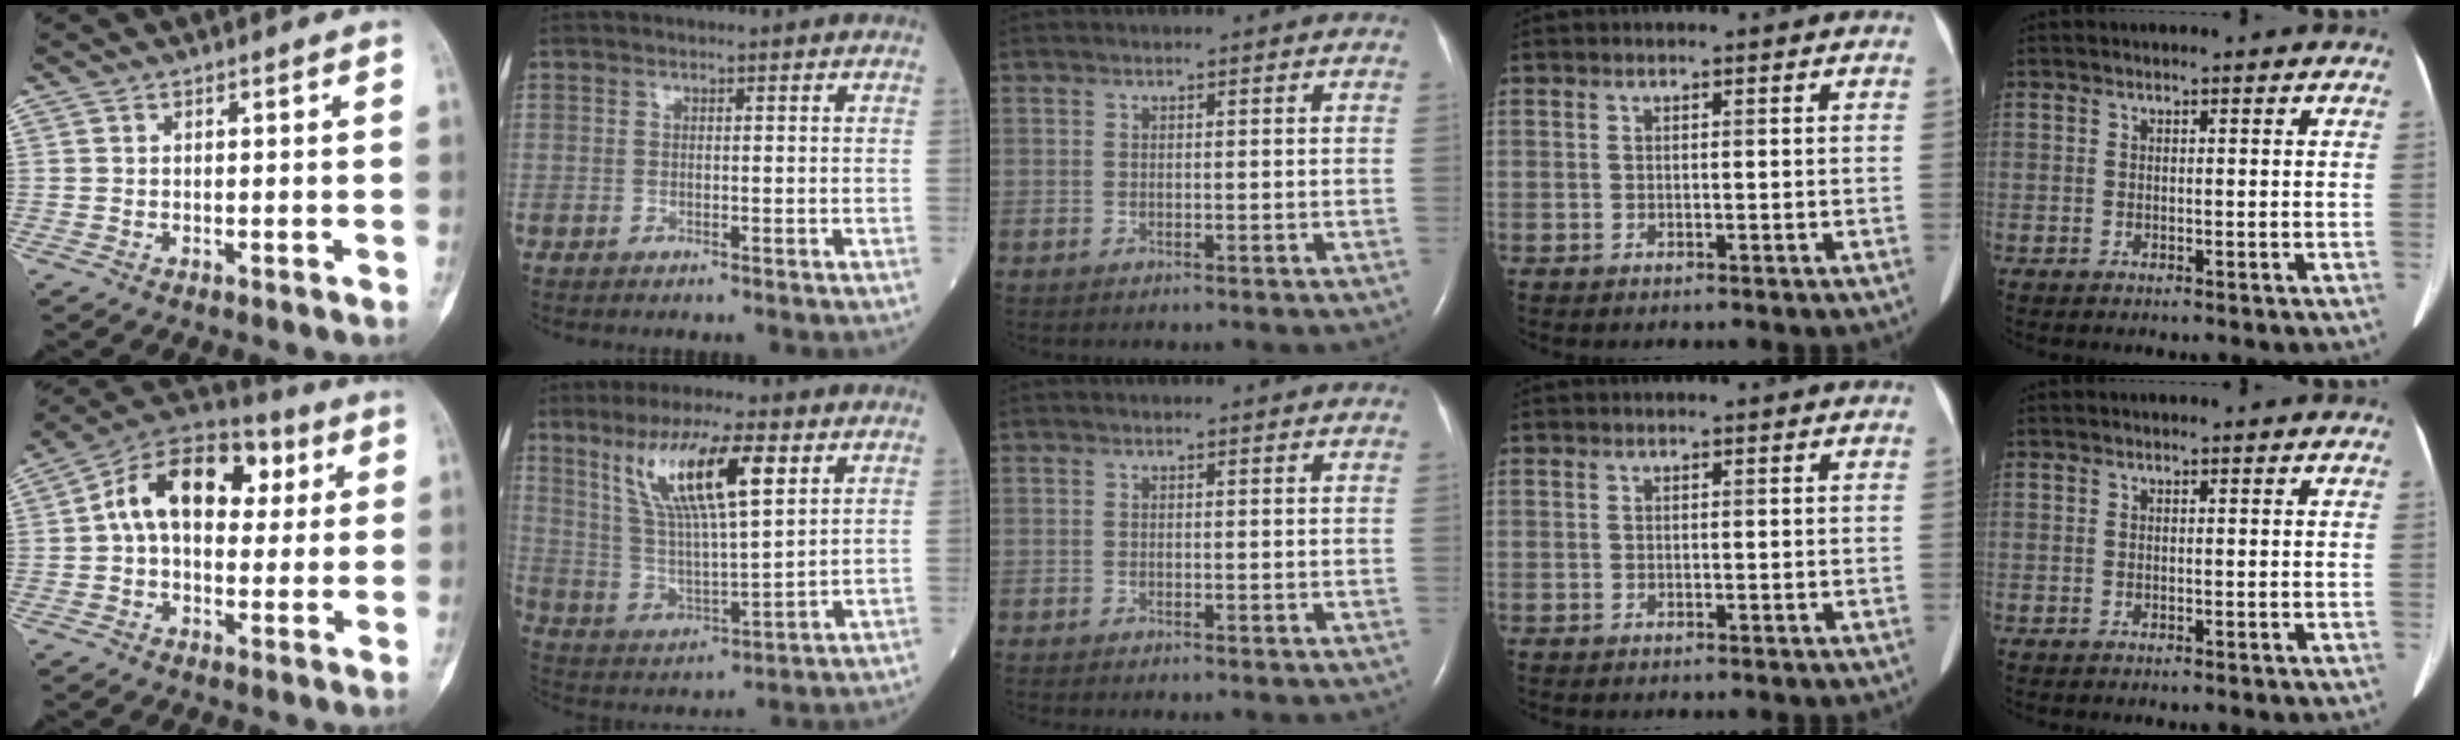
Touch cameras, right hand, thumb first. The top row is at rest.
{"thumb": {"total": 17.0, "force": [3.4, 11.2, 12.3], "torque": [-0.157, 0.030, 0.044]}, "index": {"total": 15.1, "force": [7.2, 2.9, 12.9], "torque": [-0.260, 0.012, 0.137]}, "middle": {"total": 1.3, "force": [-1.1, 0.2, 0.8], "torque": [-0.012, -0.003, -0.010]}}